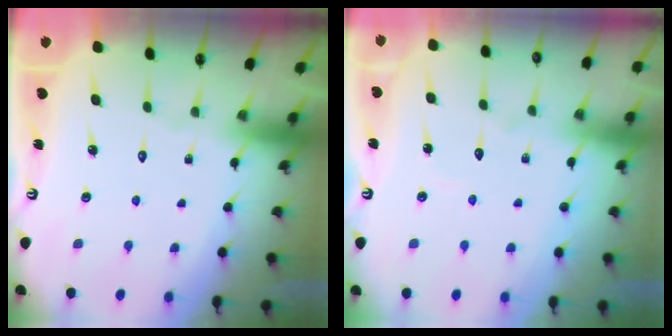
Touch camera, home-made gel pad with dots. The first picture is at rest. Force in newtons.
{"total": 3.2, "press": 3.2, "slide": 0.2}